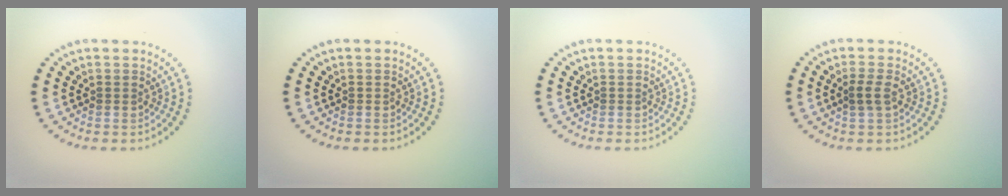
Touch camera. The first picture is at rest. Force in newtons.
{"total": 0.0}
{"total": 0.0}
{"total": 1.5, "press": 1.4, "slide": 0.5}